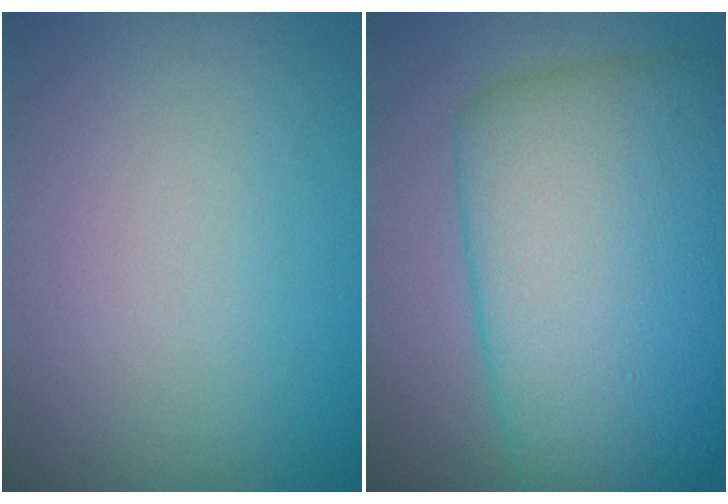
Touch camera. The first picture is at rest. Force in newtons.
{"total": 11.3, "press": 11.3, "slide": 0.1}